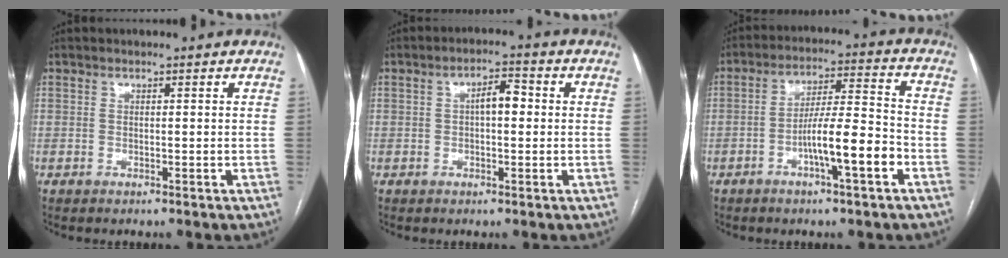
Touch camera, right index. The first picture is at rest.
{"total": 4.0, "force": [0.3, 1.6, 3.7], "torque": [-0.059, 0.017, 0.004]}
{"total": 9.9, "force": [-3.9, 0.8, 9.0], "torque": [-0.152, 0.011, -0.066]}